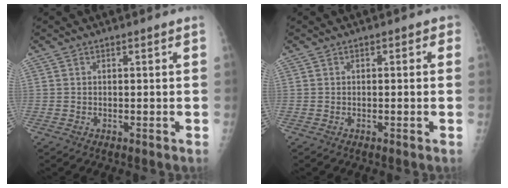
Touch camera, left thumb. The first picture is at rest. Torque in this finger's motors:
{"motor_torque": [-0.36, -0.25, -0.33, -0.15, 0.04]}